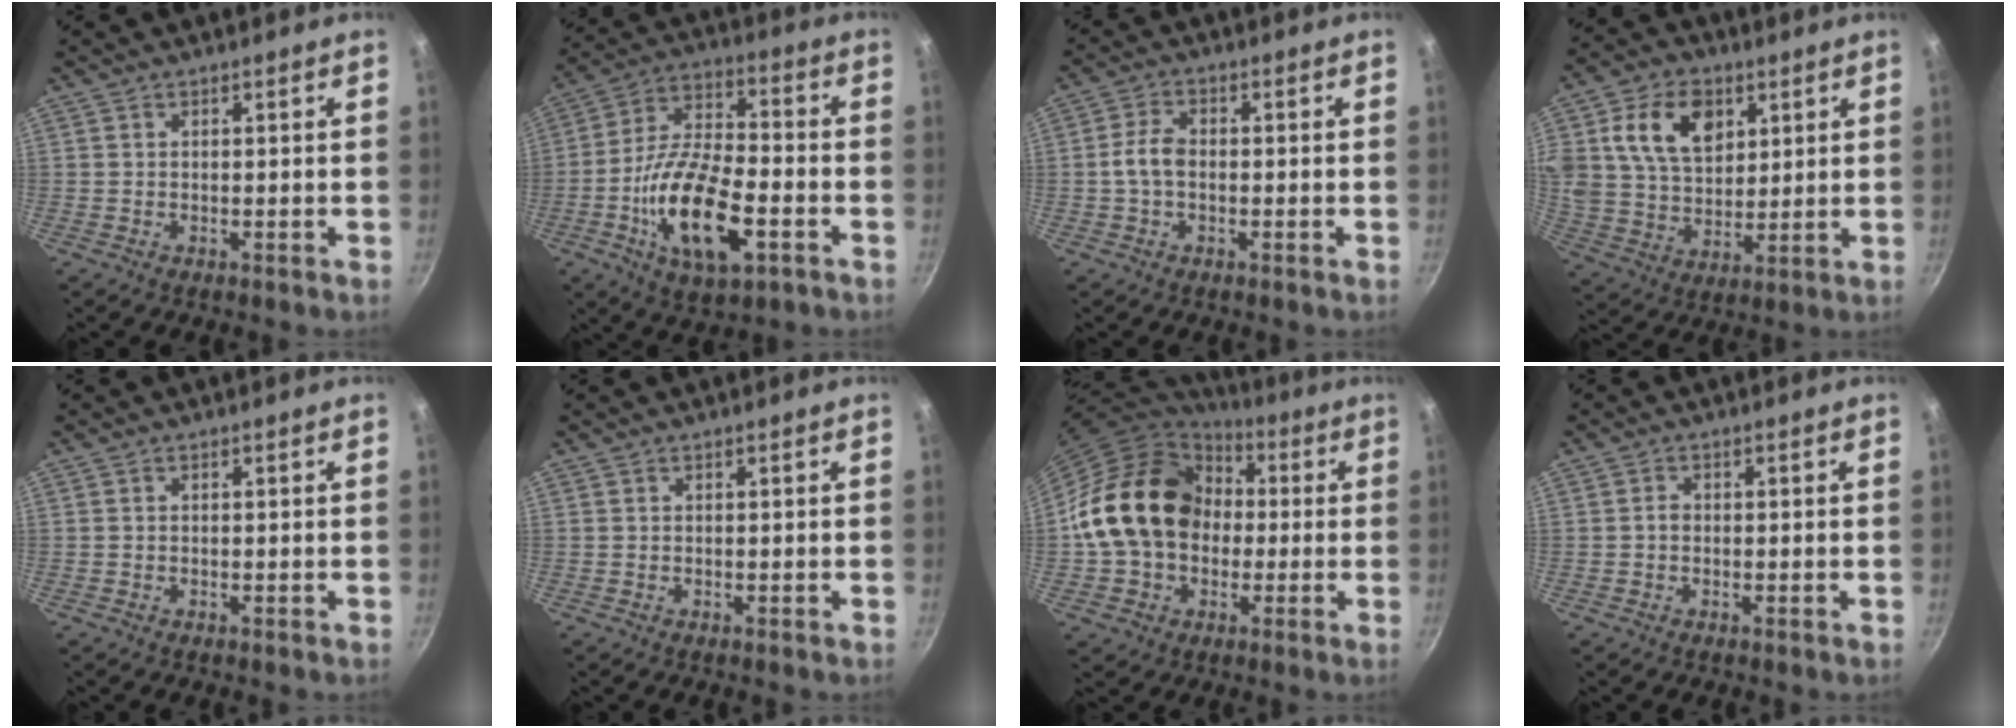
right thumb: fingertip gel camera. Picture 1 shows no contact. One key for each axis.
{"total": 18.6, "fx": -6.0, "fy": 8.2, "fz": 15.6, "tx": -0.281, "ty": 0.027, "tz": -0.112}
{"total": 4.5, "fx": -0.5, "fy": 2.8, "fz": 3.5, "tx": -0.070, "ty": 0.020, "tz": -0.015}
{"total": 15.4, "fx": 5.4, "fy": 10.8, "fz": 9.5, "tx": -0.146, "ty": -0.009, "tz": 0.099}
{"total": 0.0}
{"total": 0.0}
{"total": 19.7, "fx": 0.8, "fy": 15.7, "fz": 11.9, "tx": -0.184, "ty": 0.044, "tz": 0.010}
{"total": 1.2, "fx": -0.2, "fy": 0.9, "fz": 0.7, "tx": -0.012, "ty": 0.007, "tz": -0.005}